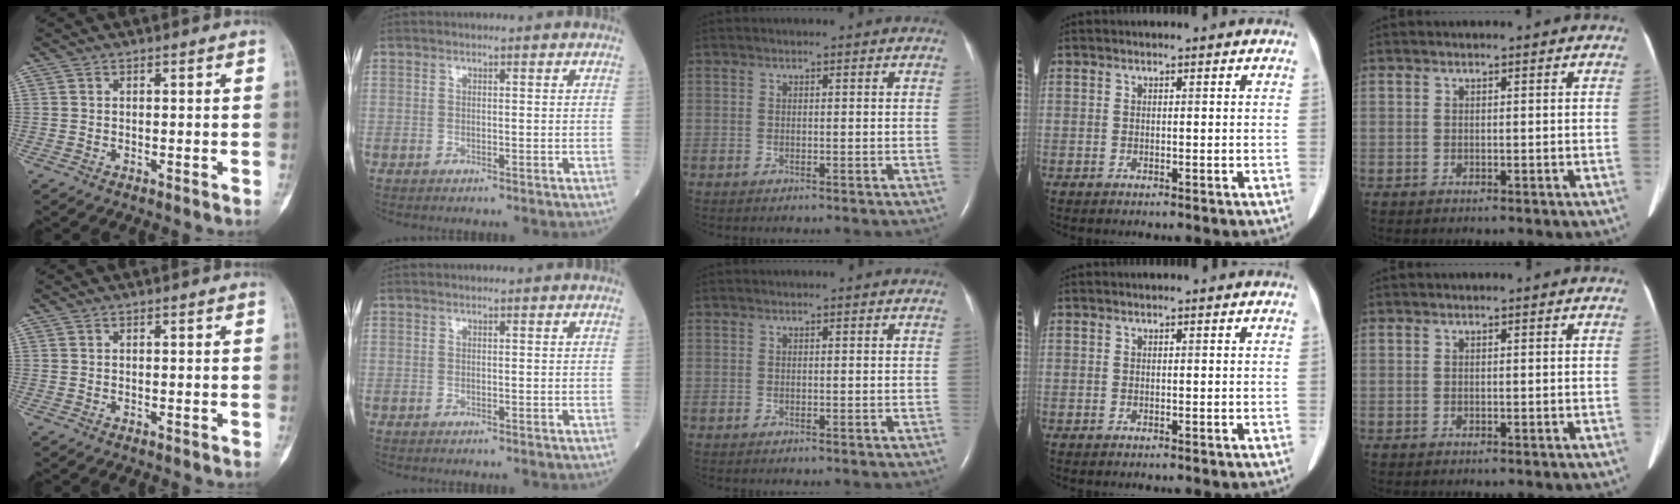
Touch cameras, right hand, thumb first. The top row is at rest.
{}